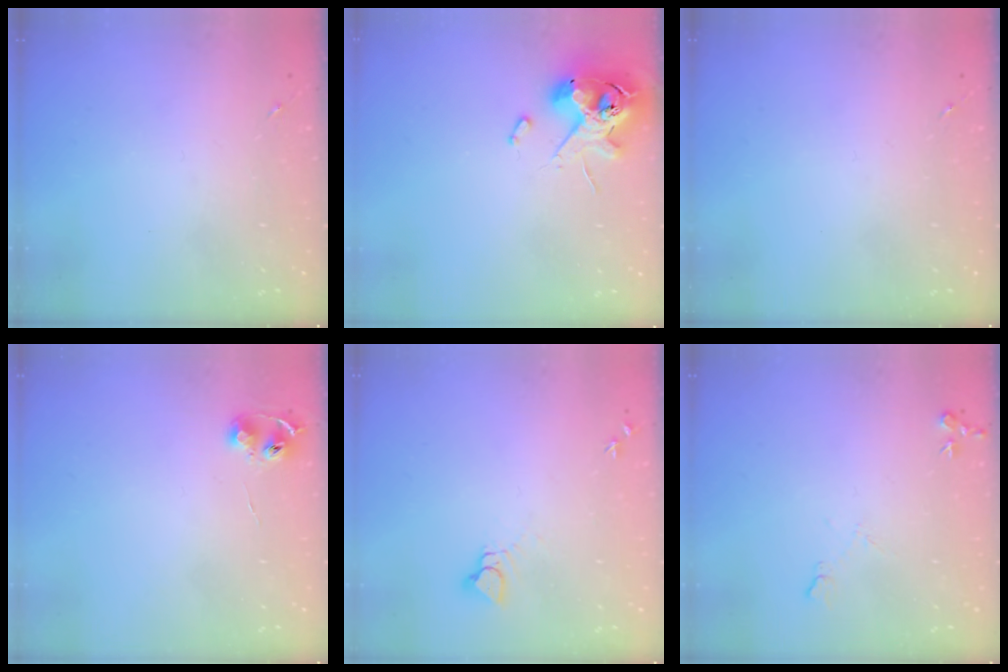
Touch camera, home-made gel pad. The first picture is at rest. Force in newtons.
{"total": 12.1, "press": 11.9, "slide": 1.9}
{"total": 0.0}
{"total": 6.4, "press": 6.4, "slide": 0.7}
{"total": 3.9, "press": 3.9, "slide": 0.2}
{"total": 6.9, "press": 6.8, "slide": 1.0}